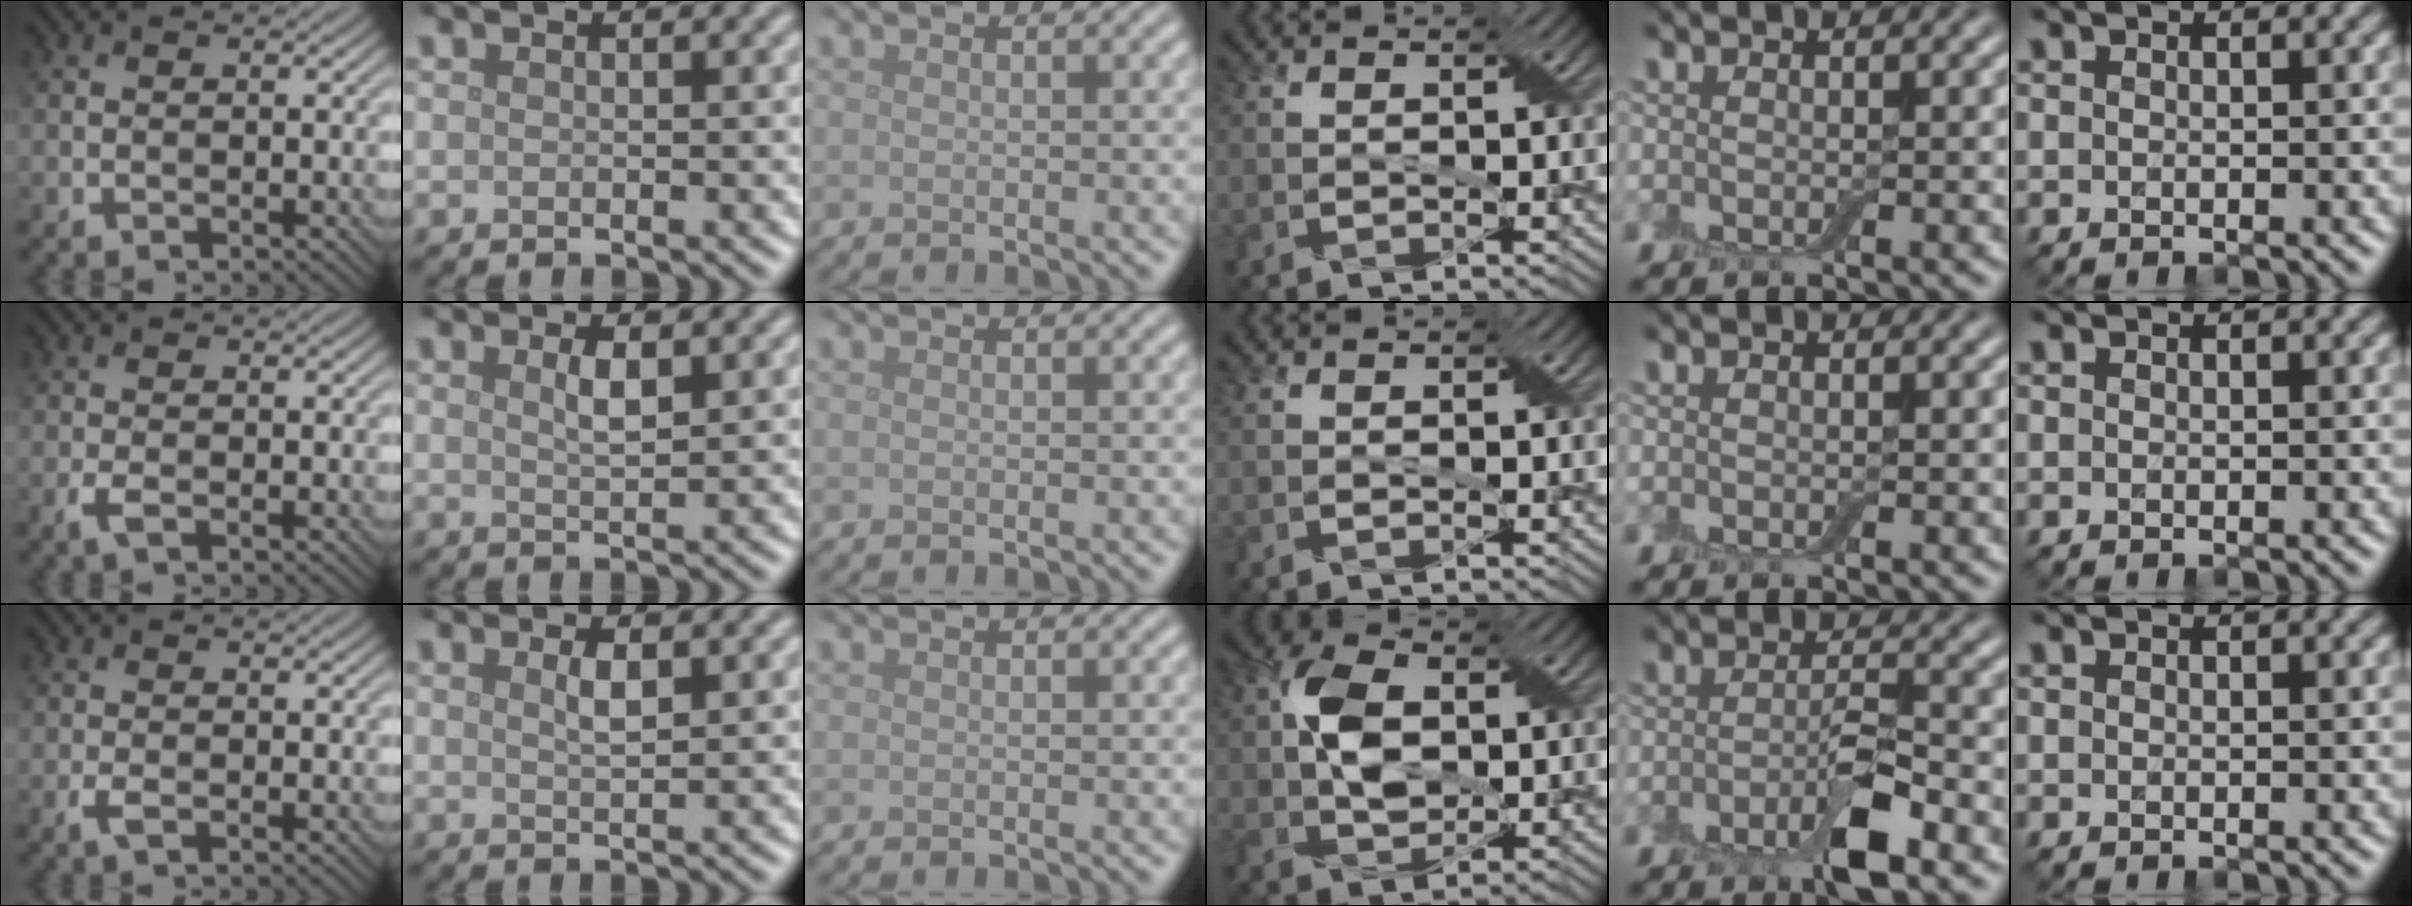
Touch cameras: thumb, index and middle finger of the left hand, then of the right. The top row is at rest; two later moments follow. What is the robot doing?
{"motion": "insert", "object": "box of matches"}